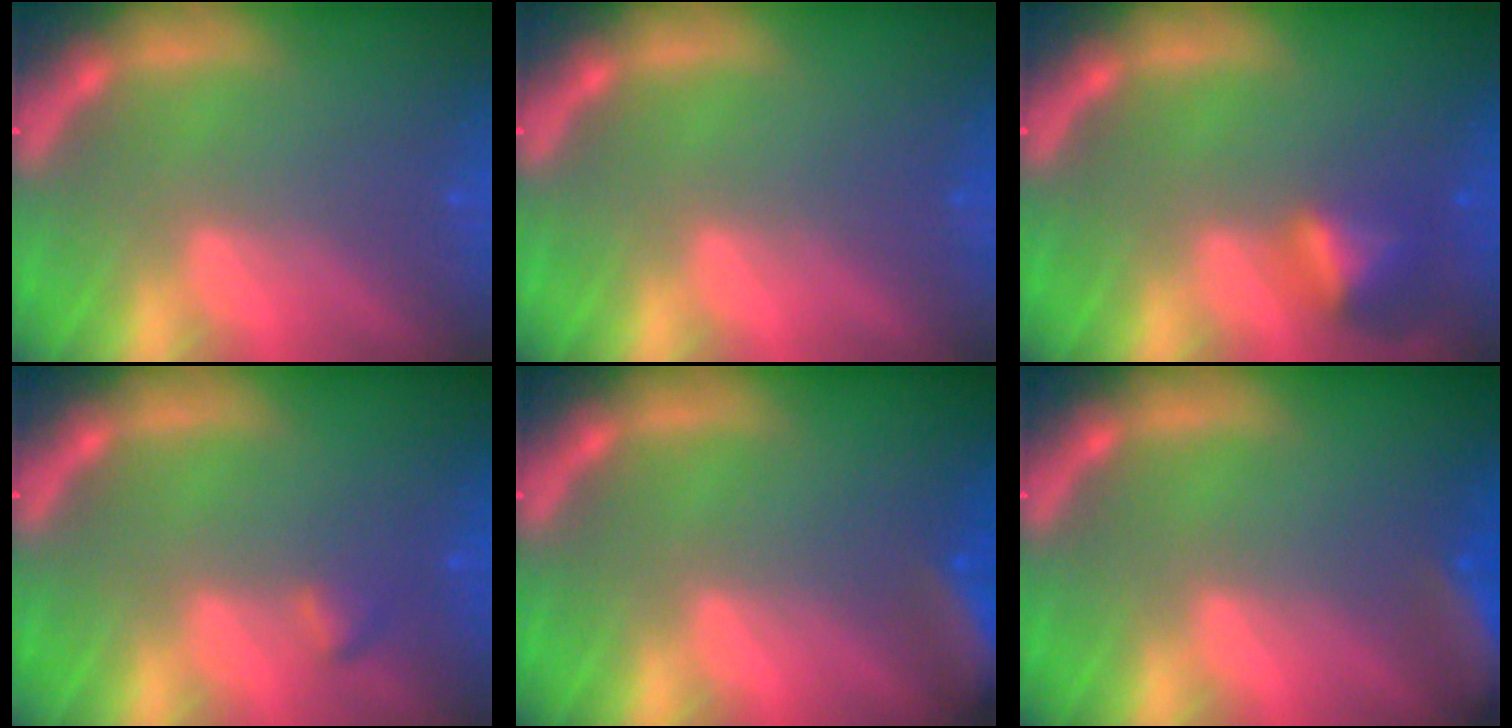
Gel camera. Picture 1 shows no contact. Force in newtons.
{"total": 0.0}
{"total": 2.9}
{"total": 0.9}
{"total": 6.0}
{"total": 6.5}